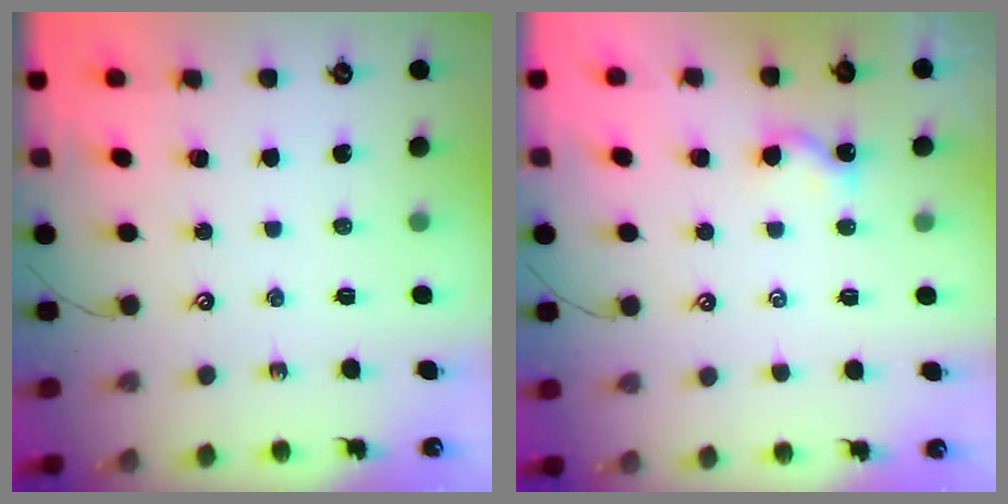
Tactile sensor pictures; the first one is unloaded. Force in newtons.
{"total": 1.1, "press": 1.0, "slide": 0.5}